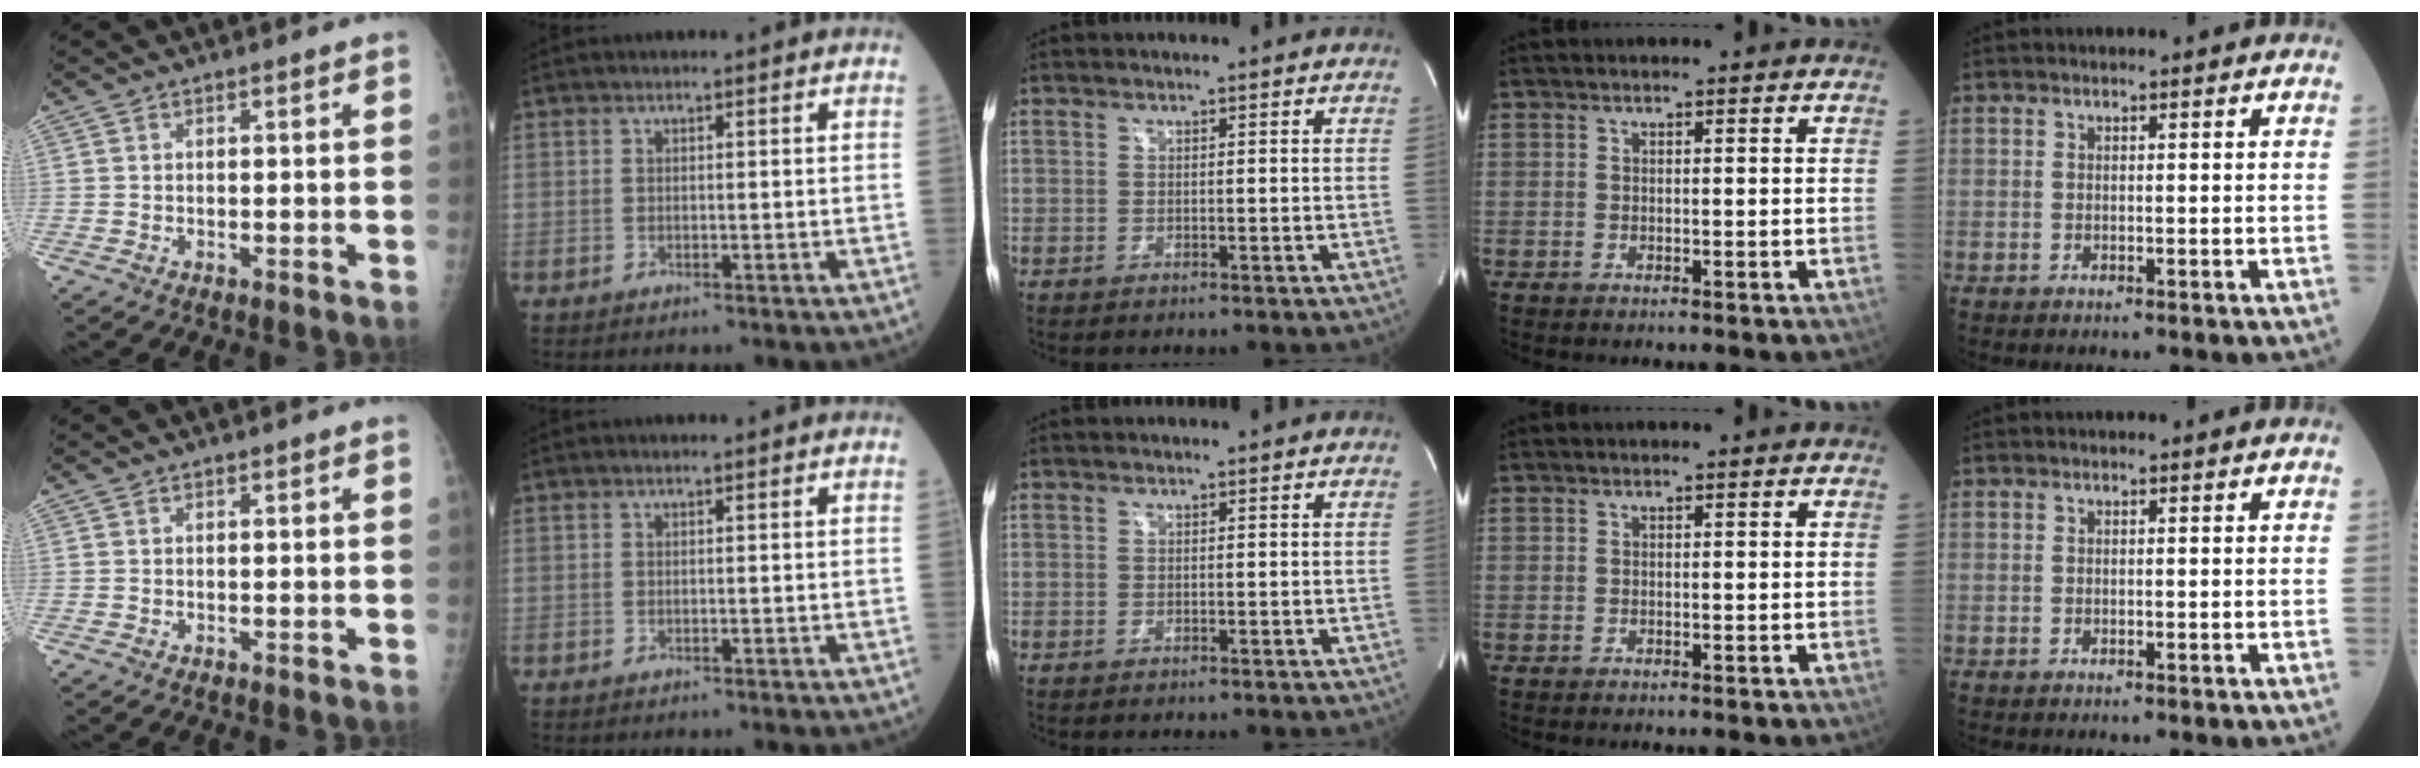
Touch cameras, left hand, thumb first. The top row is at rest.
{}